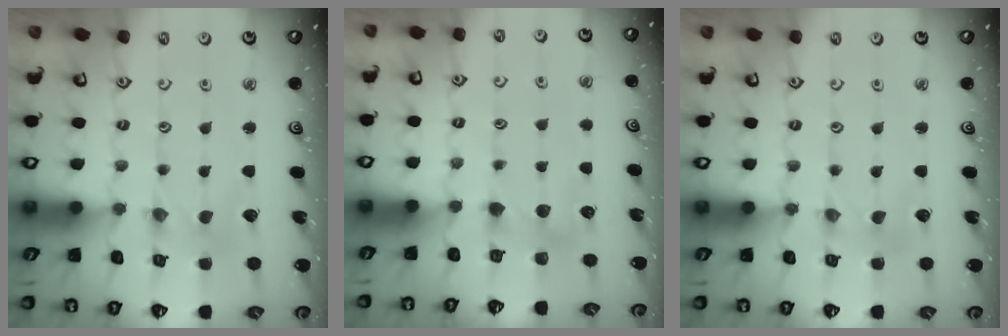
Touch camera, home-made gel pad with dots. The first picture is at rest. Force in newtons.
{"total": 5.0, "press": 5.0, "slide": 0.6}
{"total": 0.9, "press": 0.9, "slide": 0.1}